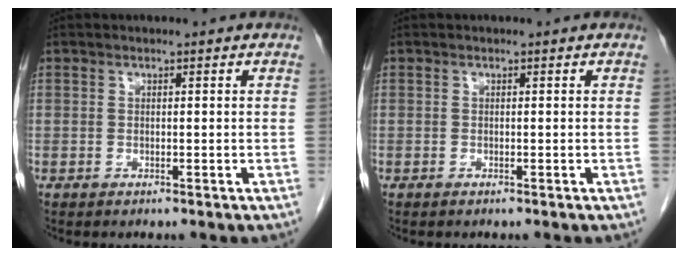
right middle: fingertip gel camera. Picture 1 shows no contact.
{"total": 0.0}